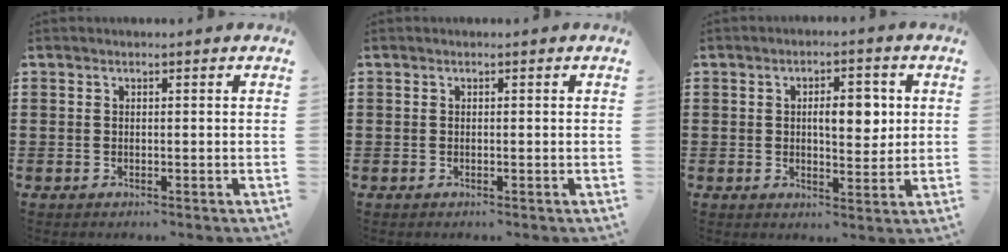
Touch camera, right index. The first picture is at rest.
{"total": 0.0}
{"total": 5.8, "force": [0.8, 2.7, 5.1], "torque": [-0.079, 0.001, 0.004]}